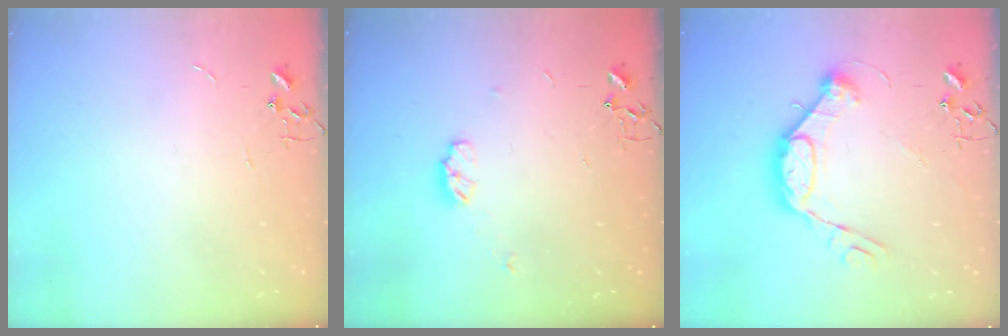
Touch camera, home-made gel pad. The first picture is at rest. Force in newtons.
{"total": 5.5, "press": 5.5, "slide": 0.8}
{"total": 12.8, "press": 12.8, "slide": 0.3}